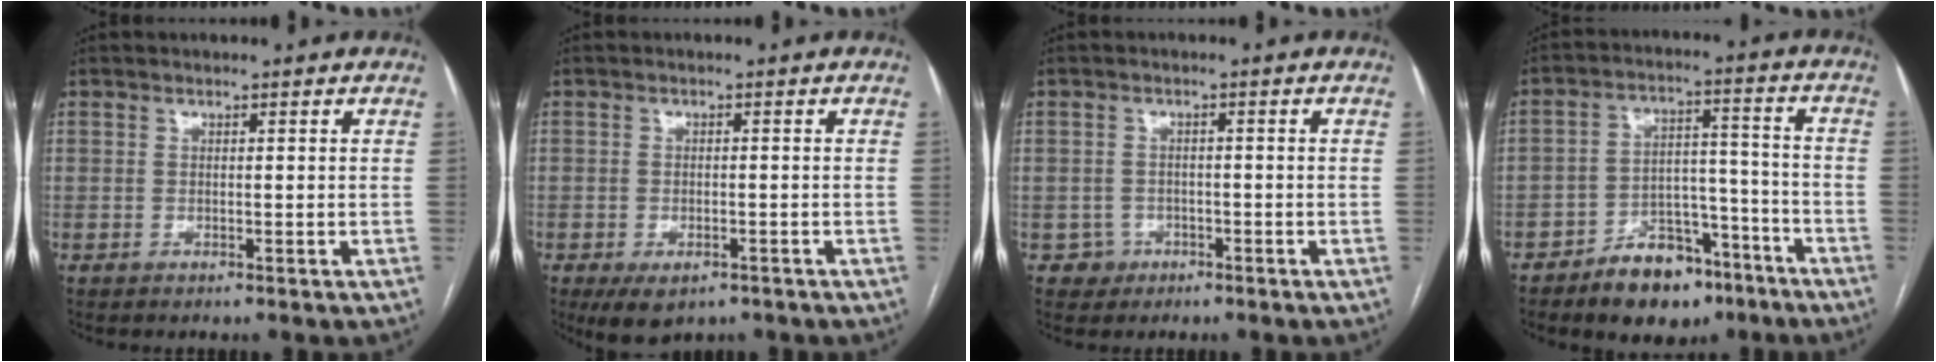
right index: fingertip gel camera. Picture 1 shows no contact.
{"total": 5.3, "force": [-3.3, 2.6, 3.2], "torque": [-0.054, -0.007, -0.045]}
{"total": 2.6, "force": [-1.2, 2.3, -0.2], "torque": [0.013, 0.014, -0.019]}
{"total": 11.3, "force": [-7.8, 5.7, 5.7], "torque": [-0.083, 0.027, -0.122]}